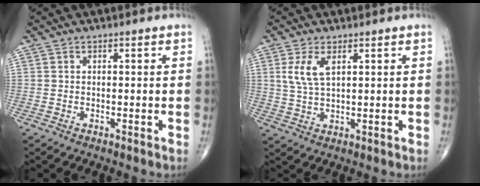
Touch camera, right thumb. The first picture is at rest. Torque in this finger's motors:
{"motor_torque": [0.04, -0.05, 0.91, 0.36, 0.06]}